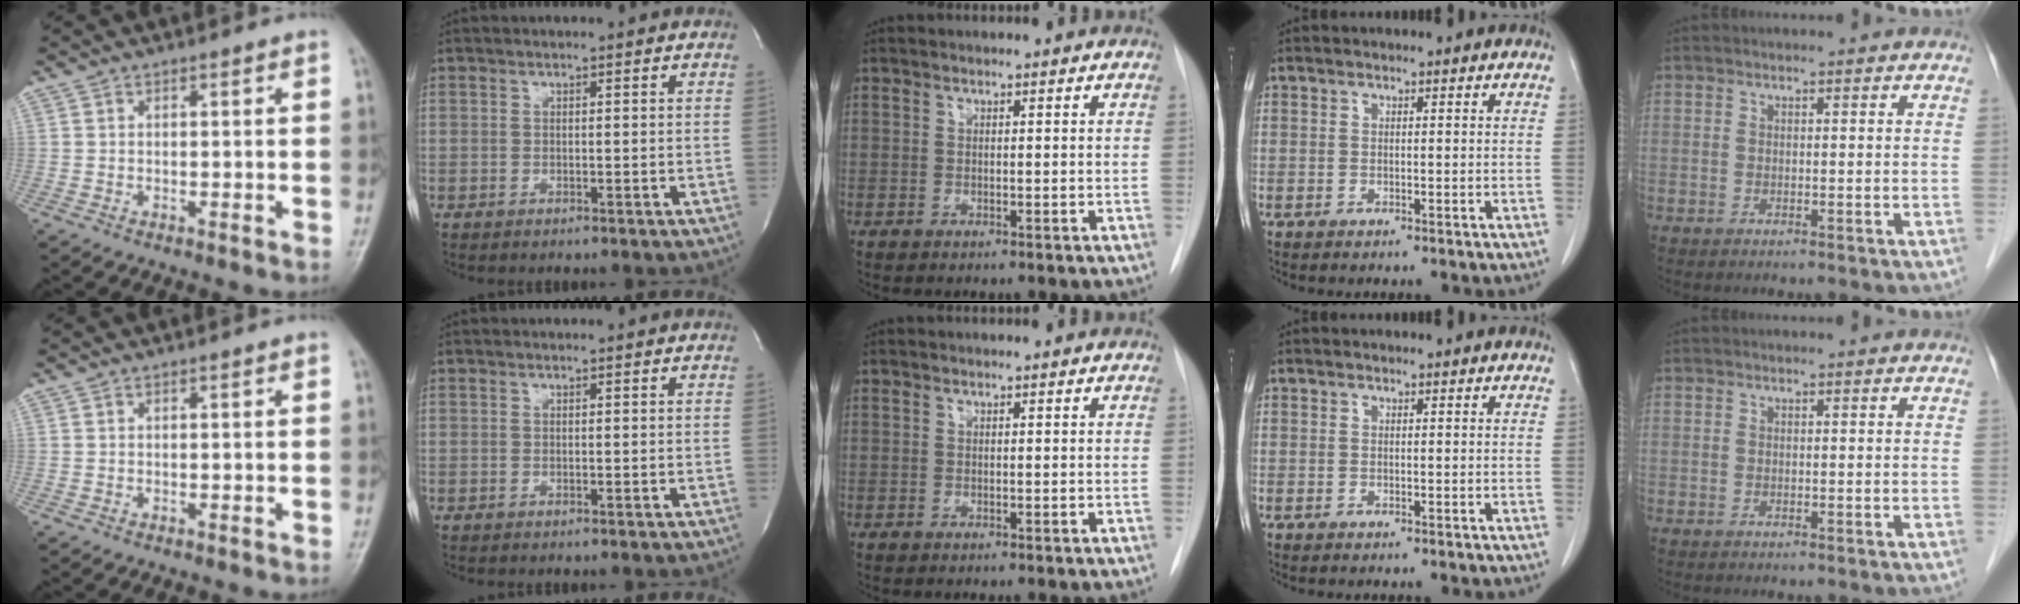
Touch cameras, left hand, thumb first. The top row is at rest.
{}